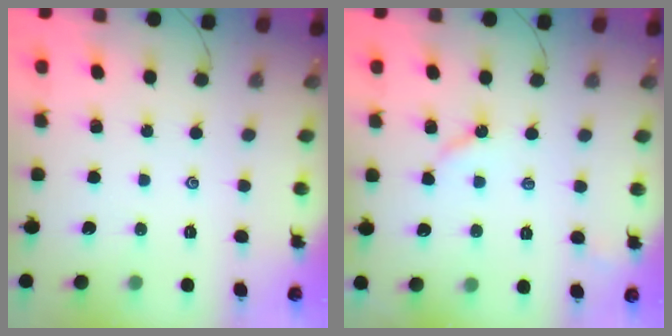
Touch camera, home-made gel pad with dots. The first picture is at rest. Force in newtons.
{"total": 3.3, "press": 3.3, "slide": 0.5}